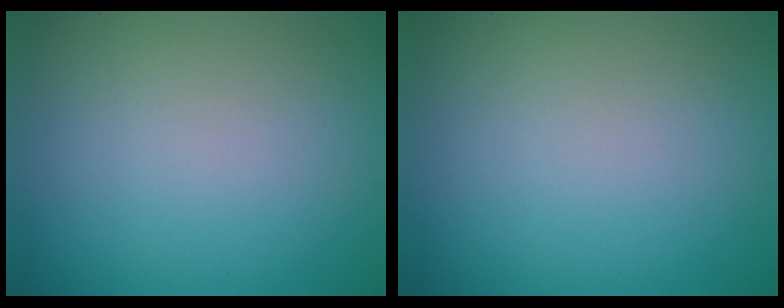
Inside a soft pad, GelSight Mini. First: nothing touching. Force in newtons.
{"total": 0.0}